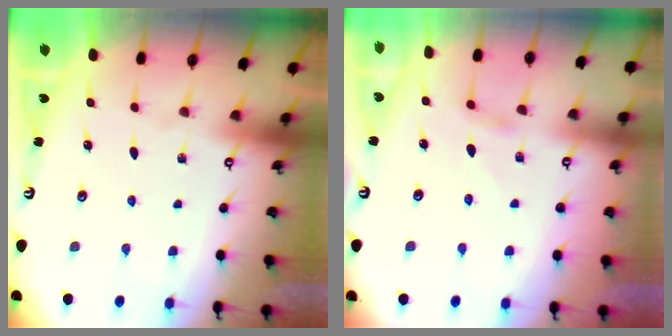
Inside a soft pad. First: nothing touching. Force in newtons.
{"total": 2.7, "press": 2.7, "slide": 0.4}